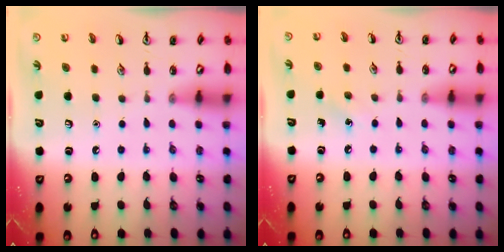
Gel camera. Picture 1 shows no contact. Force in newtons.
{"total": 4.2, "press": 3.9, "slide": 1.5}